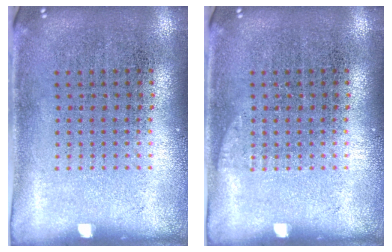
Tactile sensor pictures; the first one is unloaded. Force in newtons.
{"total": 0.7, "press": 0.7, "slide": 0.2}